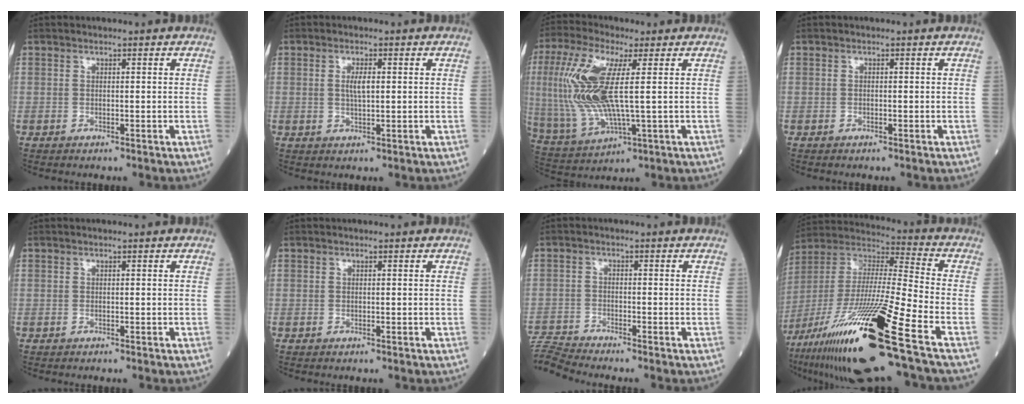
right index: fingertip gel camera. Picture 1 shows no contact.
{"total": 2.5, "force": [0.4, 0.6, 2.4], "torque": [-0.049, -0.001, 0.007]}
{"total": 13.9, "force": [1.7, 3.3, 13.4], "torque": [-0.317, 0.004, 0.036]}
{"total": 0.0}
{"total": 0.0}
{"total": 0.0}
{"total": 5.0, "force": [-4.6, -1.8, -0.3], "torque": [-0.012, -0.009, -0.093]}
{"total": 26.4, "force": [-14.3, 0.4, 22.1], "torque": [-0.430, -0.053, -0.261]}